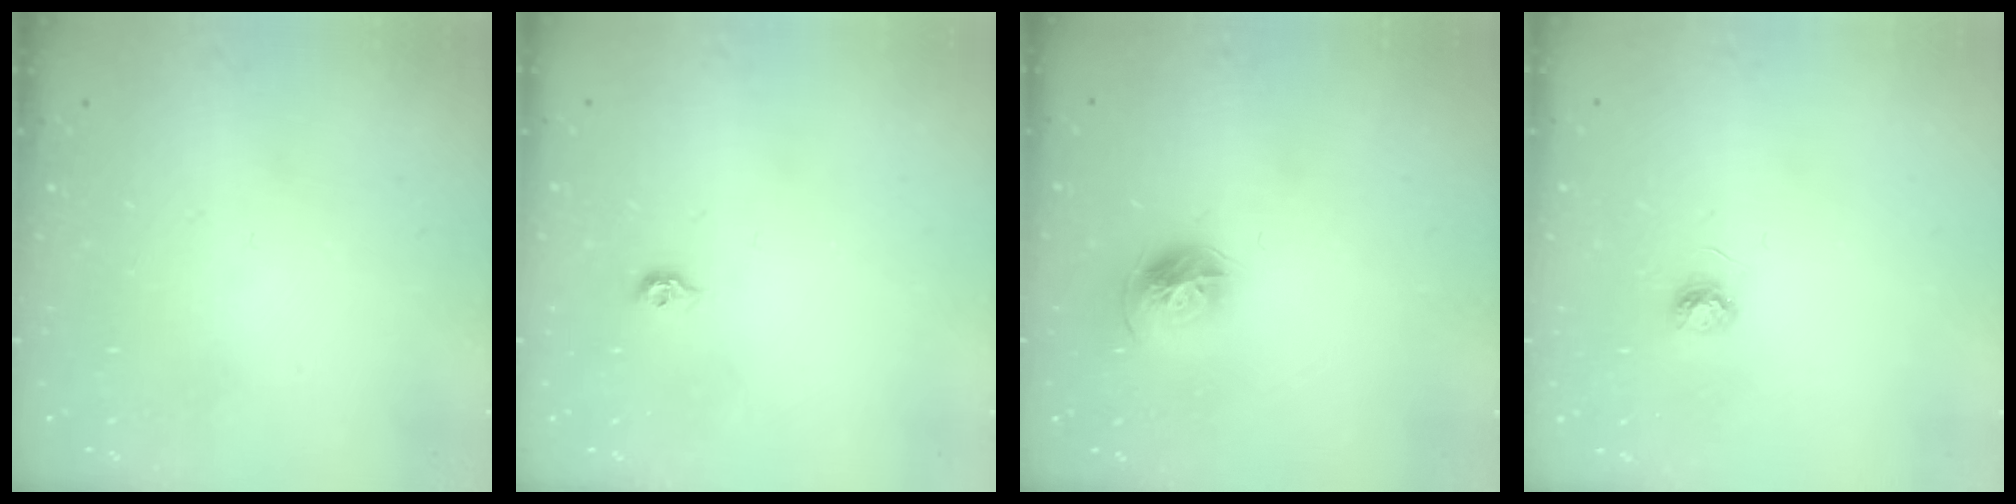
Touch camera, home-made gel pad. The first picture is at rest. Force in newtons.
{"total": 5.3, "press": 5.2, "slide": 0.8}
{"total": 10.0, "press": 9.9, "slide": 1.2}
{"total": 3.9, "press": 3.9, "slide": 0.5}